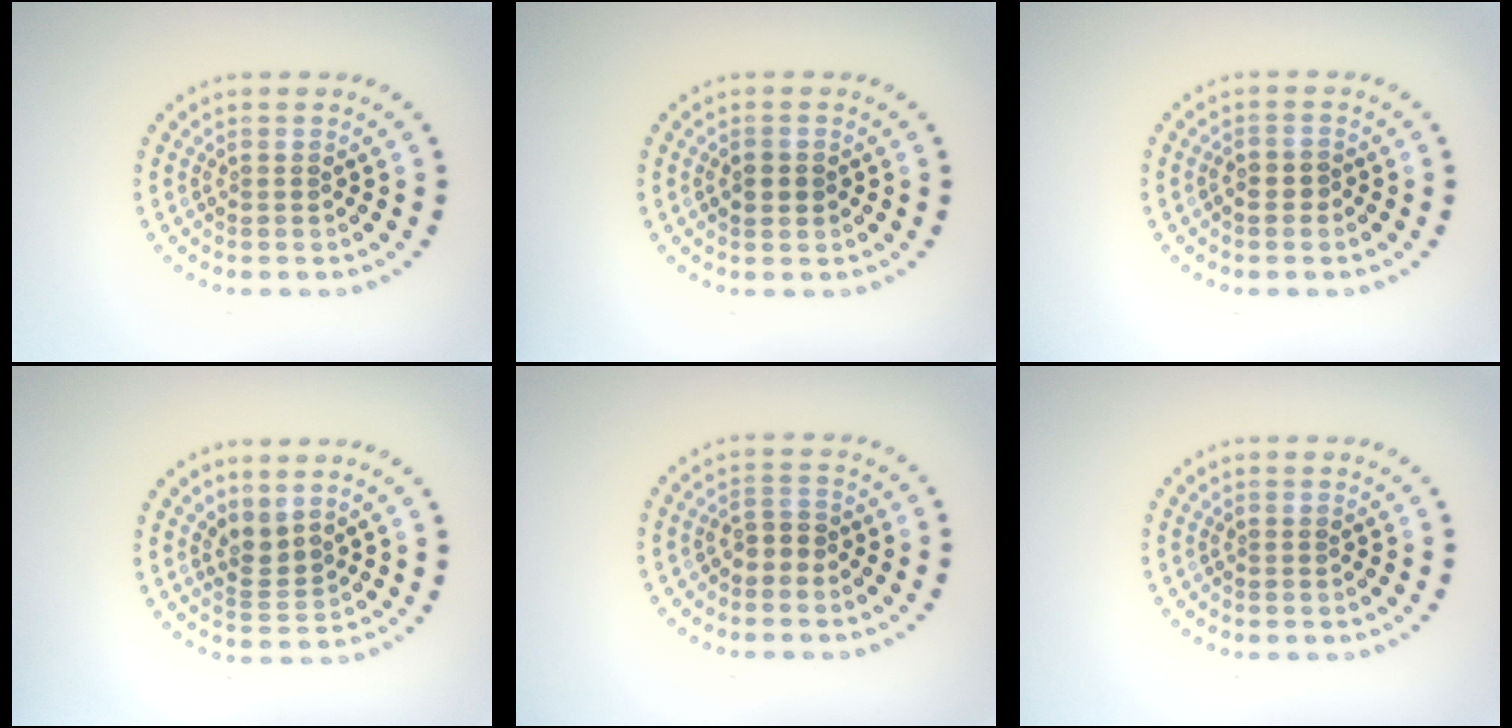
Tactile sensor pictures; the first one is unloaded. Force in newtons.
{"total": 1.2, "press": 1.2, "slide": 0.1}
{"total": 1.0, "press": 0.9, "slide": 0.5}
{"total": 2.3, "press": 1.5, "slide": 1.7}
{"total": 1.6, "press": 1.4, "slide": 0.7}
{"total": 0.0}